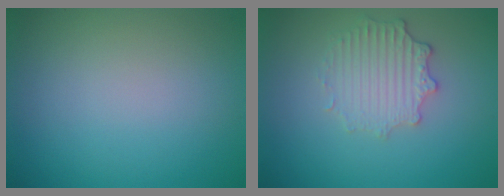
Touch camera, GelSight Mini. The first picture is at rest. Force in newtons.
{"total": 2.8, "press": 2.5, "slide": 1.4}